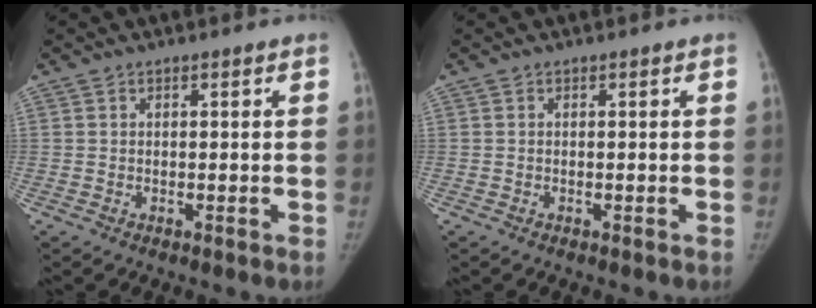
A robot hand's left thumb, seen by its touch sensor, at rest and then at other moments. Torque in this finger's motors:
{"motor_torque": [0.05, 0.02, 0.22, -0.05, 0.03]}